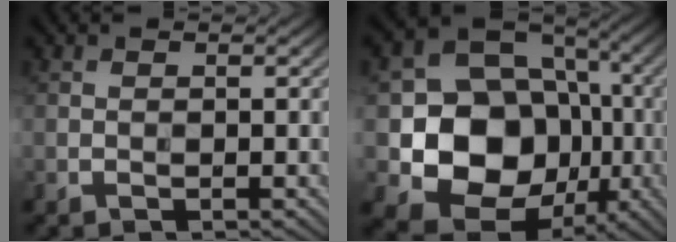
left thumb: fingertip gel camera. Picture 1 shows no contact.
{"total": 14.3, "force": [-2.3, 11.9, 7.6], "torque": [-0.140, -0.034, -0.042]}